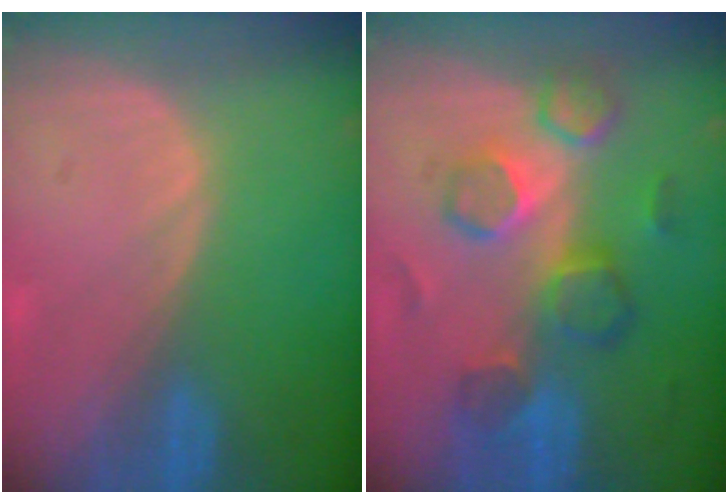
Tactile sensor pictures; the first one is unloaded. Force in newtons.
{"total": 8.7, "press": 8.4, "slide": 2.2}